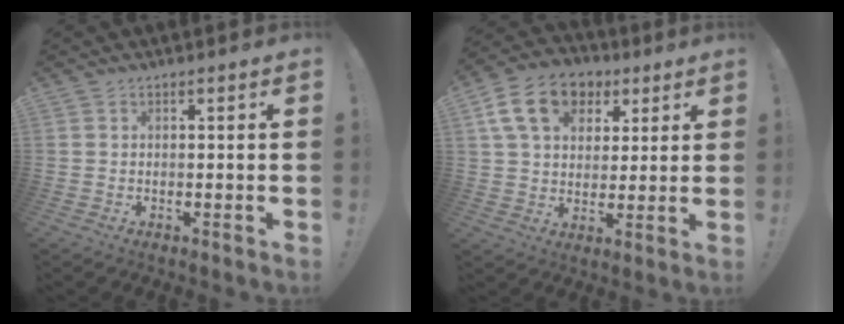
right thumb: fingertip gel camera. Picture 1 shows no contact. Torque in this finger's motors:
{"motor_torque": [1.25, 1.90, 1.29, 0.32, 0.44]}